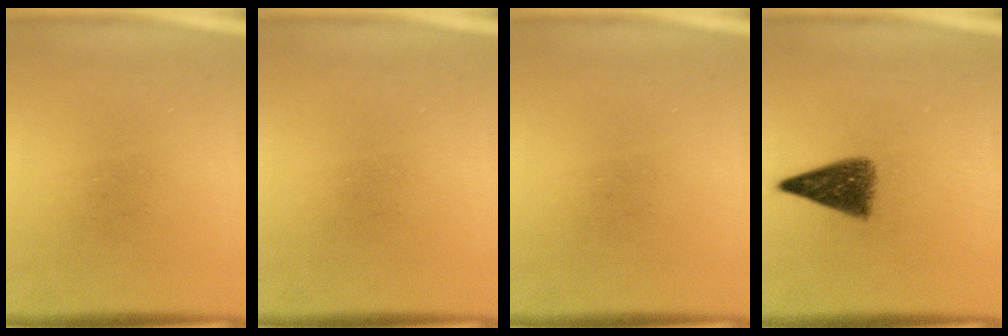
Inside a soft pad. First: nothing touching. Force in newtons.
{"total": 0.0}
{"total": 0.0}
{"total": 6.2}